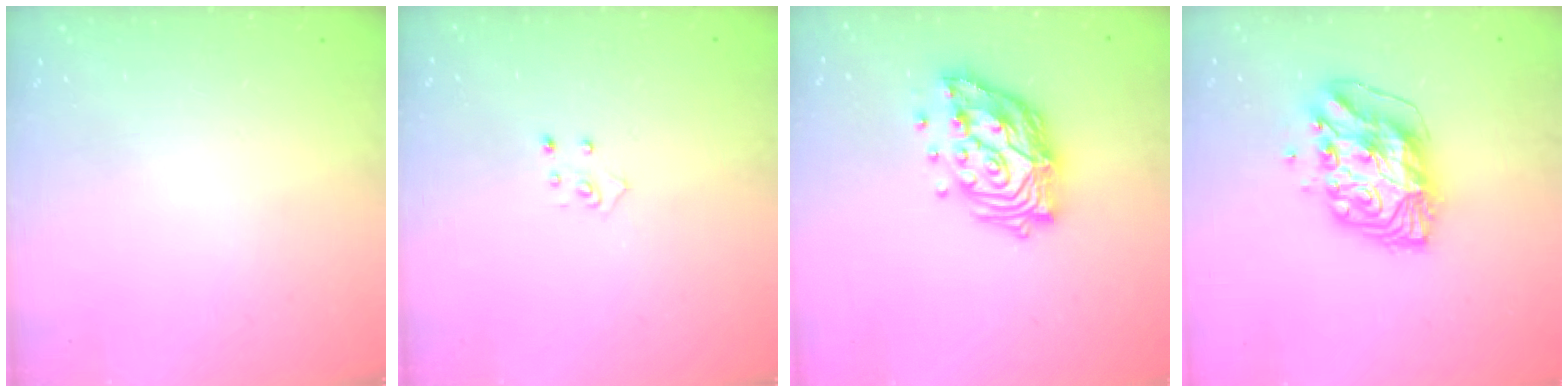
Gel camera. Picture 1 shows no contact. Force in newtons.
{"total": 3.9, "press": 3.9, "slide": 0.3}
{"total": 17.0, "press": 16.9, "slide": 1.5}
{"total": 11.2, "press": 11.2, "slide": 1.1}